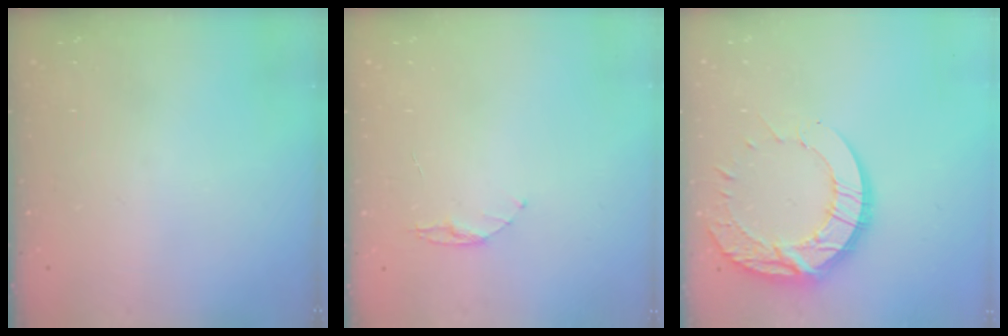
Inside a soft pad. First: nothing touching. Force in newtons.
{"total": 4.5, "press": 4.4, "slide": 0.4}
{"total": 15.2, "press": 15.2, "slide": 1.2}